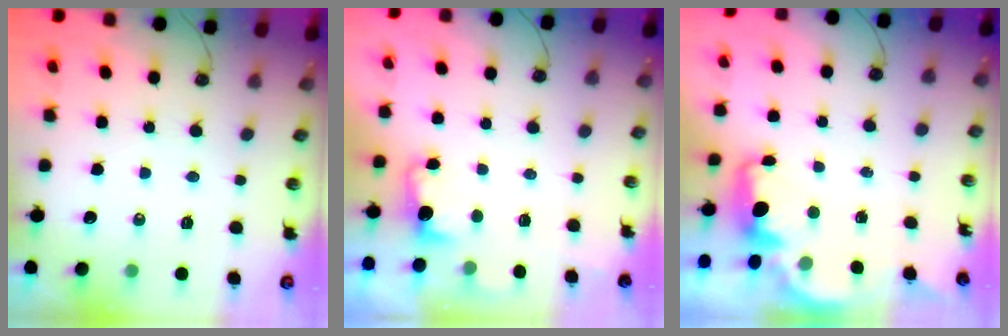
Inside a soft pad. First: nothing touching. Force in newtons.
{"total": 2.6, "press": 2.4, "slide": 1.0}
{"total": 2.0, "press": 1.9, "slide": 0.7}